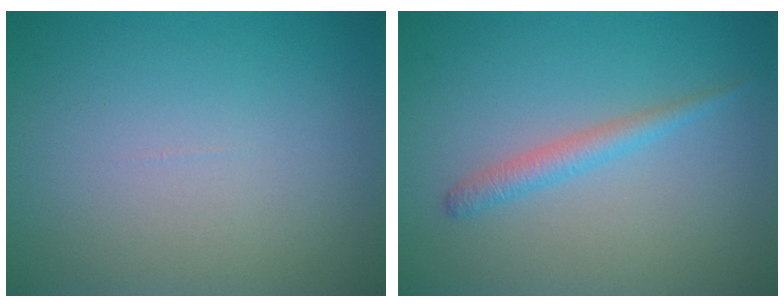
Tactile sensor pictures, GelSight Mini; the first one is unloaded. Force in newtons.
{"total": 1.8, "press": 1.8, "slide": 0.0}